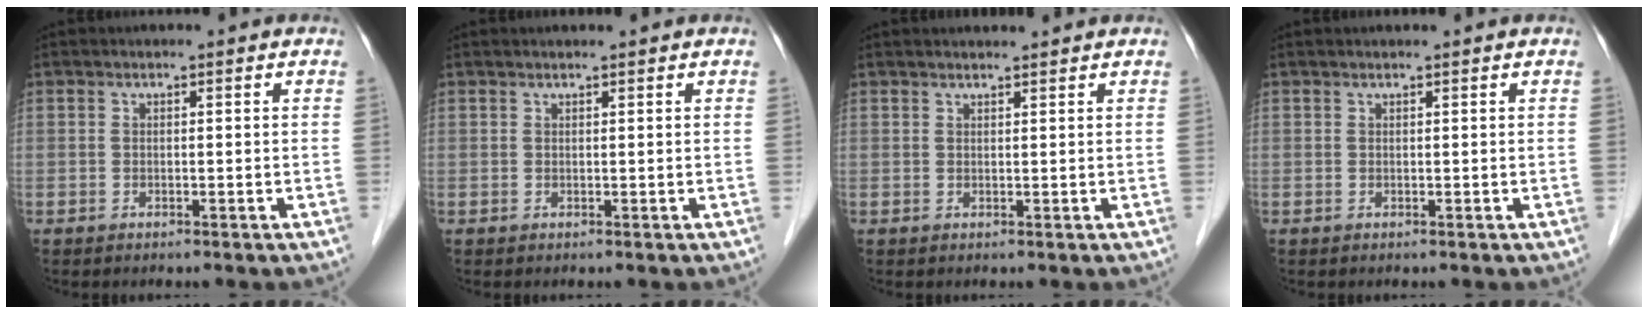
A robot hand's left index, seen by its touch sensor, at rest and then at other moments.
{"total": 1.1, "force": [1.0, 0.0, 0.5], "torque": [-0.007, 0.011, 0.018]}
{"total": 2.6, "force": [2.5, 0.1, 0.9], "torque": [-0.011, 0.013, 0.035]}
{"total": 0.7, "force": [0.6, 0.0, 0.3], "torque": [-0.006, 0.007, 0.012]}